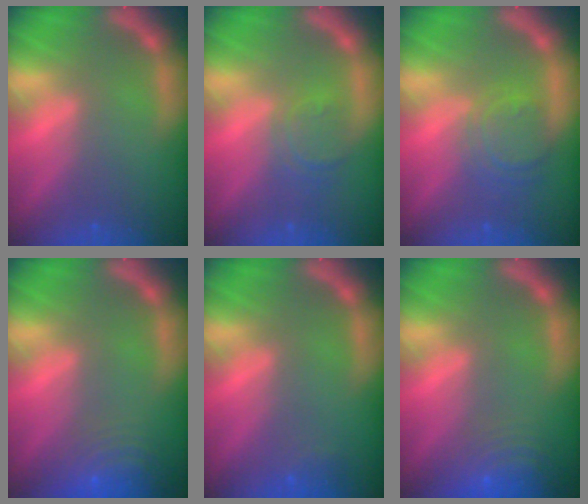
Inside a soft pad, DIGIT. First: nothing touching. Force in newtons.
{"total": 3.0}
{"total": 4.5}
{"total": 9.1}
{"total": 1.4}
{"total": 9.1}